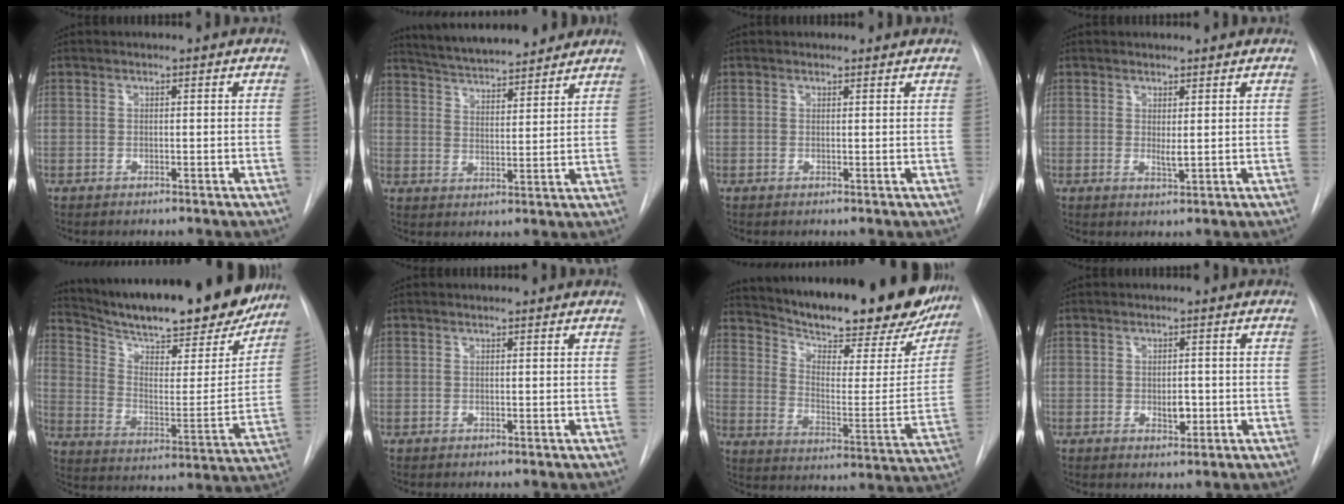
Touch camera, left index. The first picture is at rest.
{"total": 15.0, "force": [13.6, 2.4, 5.9], "torque": [-0.096, 0.019, 0.208]}
{"total": 1.3, "force": [1.2, 0.4, 0.0], "torque": [-0.006, 0.005, 0.014]}
{"total": 1.7, "force": [0.8, 0.3, 1.4], "torque": [-0.028, -0.007, 0.016]}
{"total": 28.6, "force": [24.4, 5.8, 13.6], "torque": [-0.222, -0.045, 0.336]}
{"total": 1.6, "force": [1.5, 0.3, 0.2], "torque": [-0.013, 0.012, 0.017]}
{"total": 30.3, "force": [25.5, 7.0, 14.8], "torque": [-0.238, -0.060, 0.333]}
{"total": 2.1, "force": [-0.3, 1.2, 1.7], "torque": [-0.023, -0.001, -0.001]}